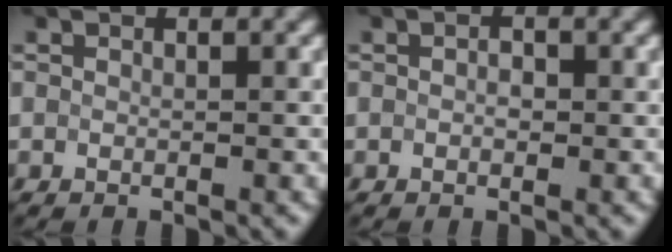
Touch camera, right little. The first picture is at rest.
{"total": 1.0, "force": [0.1, 0.7, 0.7], "torque": [-0.008, 0.000, -0.006]}